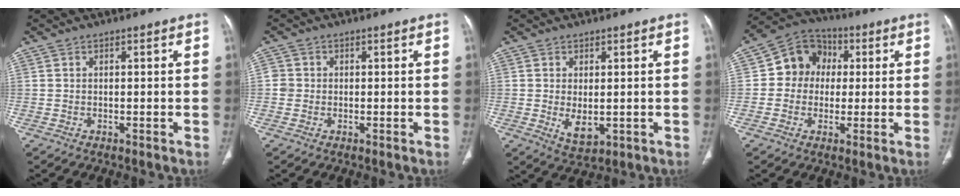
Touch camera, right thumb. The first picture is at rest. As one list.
[{"total": 2.0, "force": [-0.1, 1.9, 0.3], "torque": [0.007, 0.007, -0.004]}, {"total": 4.4, "force": [-0.5, 2.4, 3.7], "torque": [-0.058, -0.013, 0.006]}, {"total": 9.5, "force": [0.9, 8.5, 4.0], "torque": [-0.034, 0.018, 0.003]}]